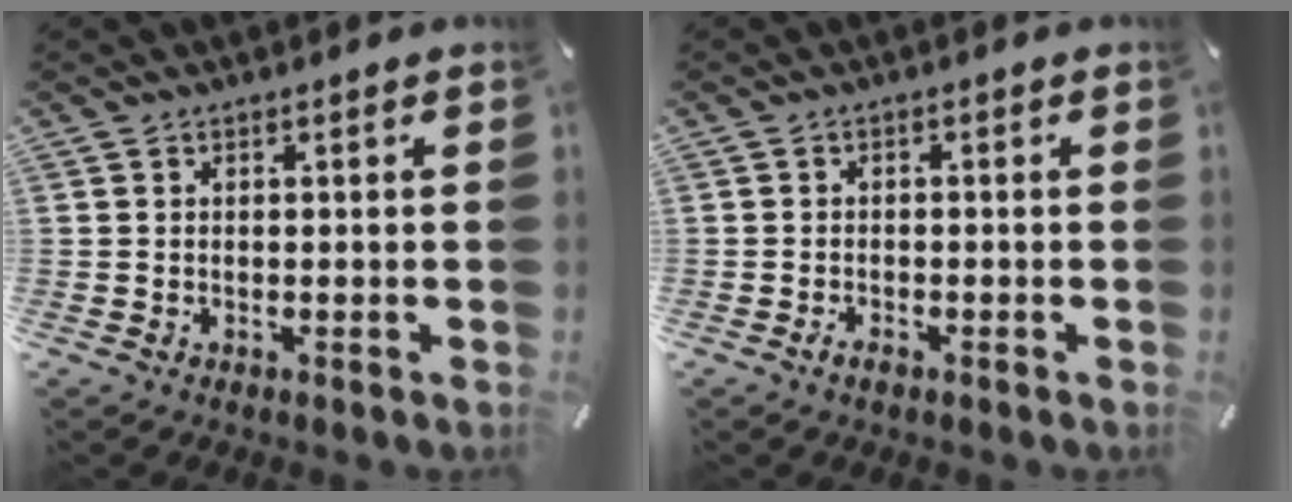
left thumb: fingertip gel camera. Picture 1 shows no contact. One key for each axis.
{"total": 1.6, "fx": -1.1, "fy": 0.7, "fz": 0.8, "tx": -0.017, "ty": 0.004, "tz": -0.022}